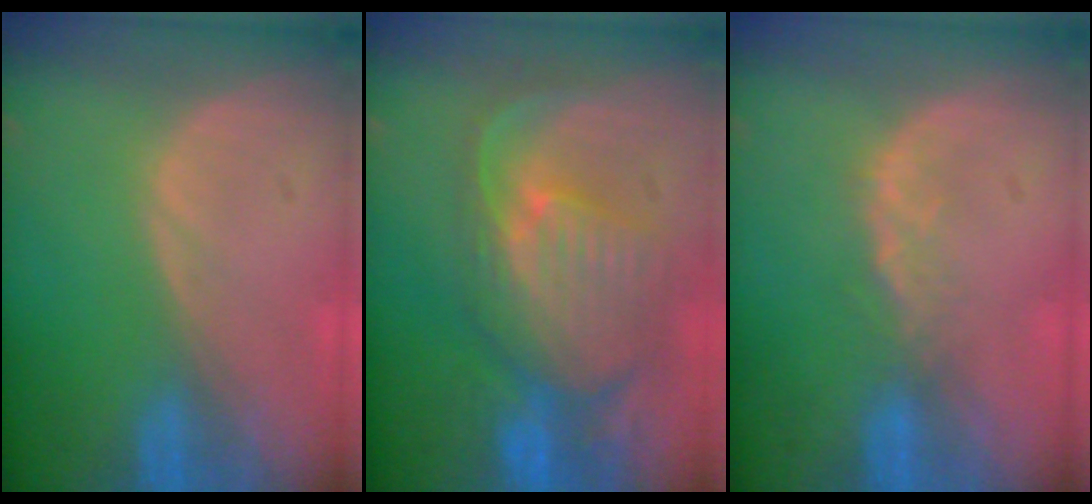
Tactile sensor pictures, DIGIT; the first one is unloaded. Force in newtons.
{"total": 10.9, "press": 9.6, "slide": 5.3}
{"total": 2.6, "press": 2.1, "slide": 1.5}